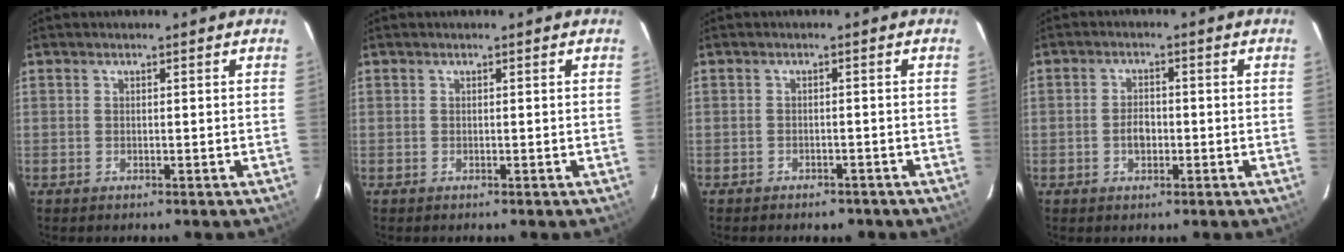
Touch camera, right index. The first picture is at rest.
{"total": 0.0}
{"total": 4.1, "force": [-3.3, 2.2, 1.3], "torque": [-0.027, 0.001, -0.037]}
{"total": 3.4, "force": [-0.9, 2.2, 2.4], "torque": [-0.044, 0.005, -0.013]}